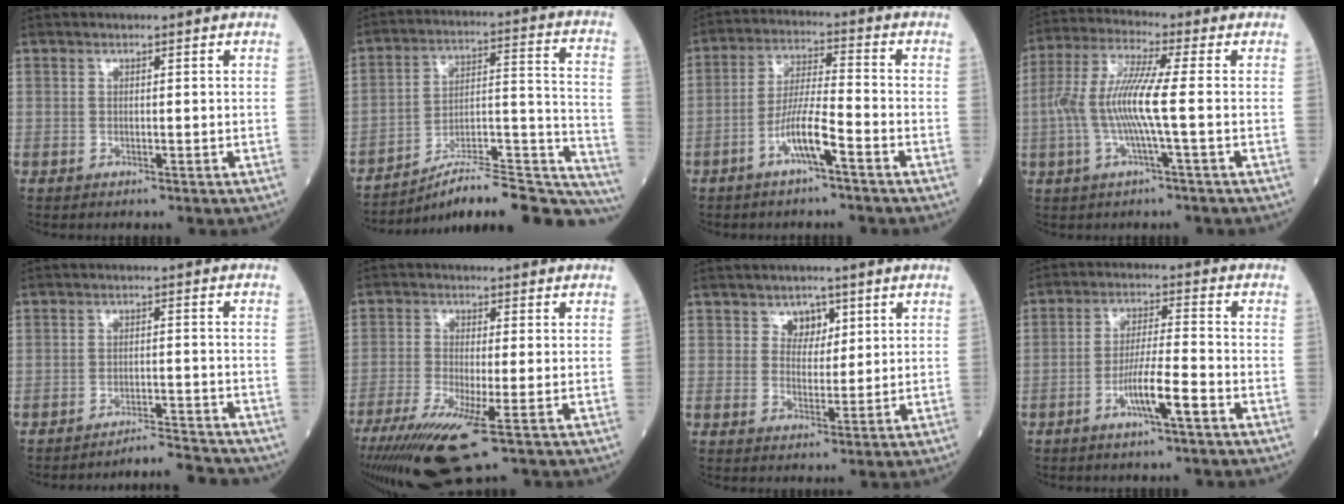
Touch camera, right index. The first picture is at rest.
{"total": 24.9, "force": [-22.5, 3.0, 10.1], "torque": [-0.070, 0.038, -0.321]}
{"total": 7.4, "force": [-3.8, 0.3, 6.3], "torque": [-0.126, 0.004, -0.073]}
{"total": 10.5, "force": [-1.1, 0.3, 10.4], "torque": [-0.220, 0.012, -0.032]}
{"total": 5.6, "force": [-5.5, -0.7, -0.5], "torque": [0.014, 0.008, -0.088]}
{"total": 11.3, "force": [-6.0, 1.1, 9.5], "torque": [-0.172, -0.033, -0.103]}
{"total": 3.3, "force": [1.8, 2.4, 1.3], "torque": [-0.011, 0.002, 0.028]}
{"total": 7.4, "force": [-3.4, 0.1, 6.6], "torque": [-0.124, -0.002, -0.063]}